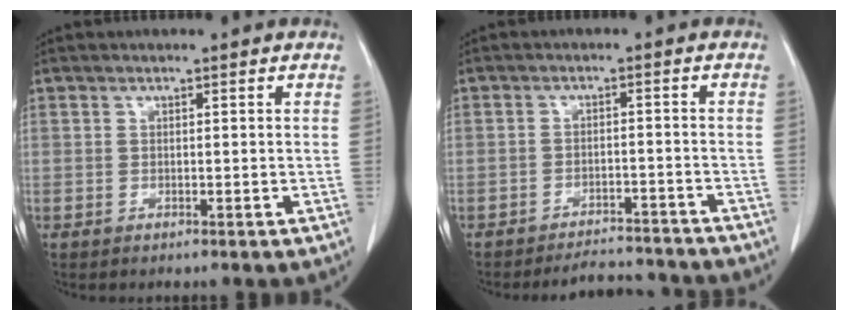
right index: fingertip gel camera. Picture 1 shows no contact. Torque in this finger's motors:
{"motor_torque": [0.01, -0.09, 0.06, 0.01]}